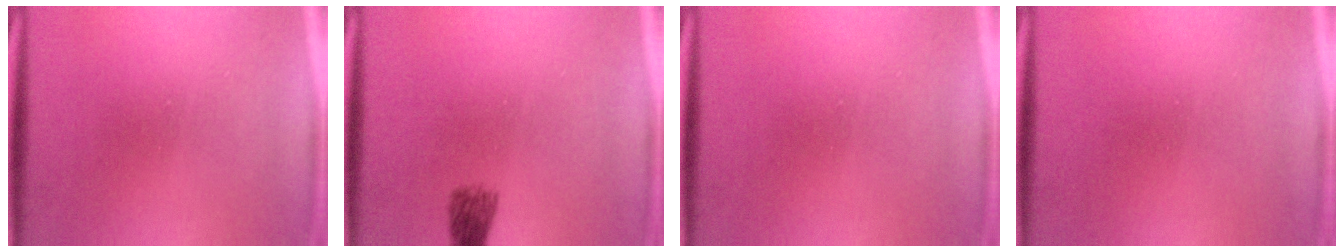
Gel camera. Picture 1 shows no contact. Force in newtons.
{"total": 2.6}
{"total": 0.0}
{"total": 1.6}